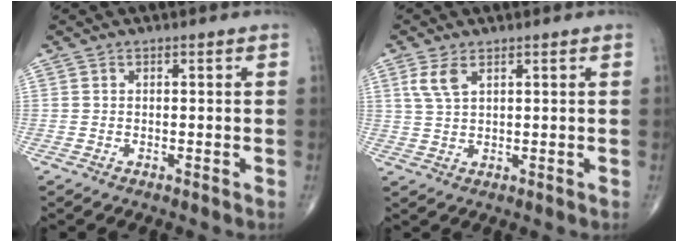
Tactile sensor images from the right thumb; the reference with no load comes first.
{"total": 3.9, "force": [1.9, 1.7, 2.9], "torque": [-0.065, 0.003, 0.047]}